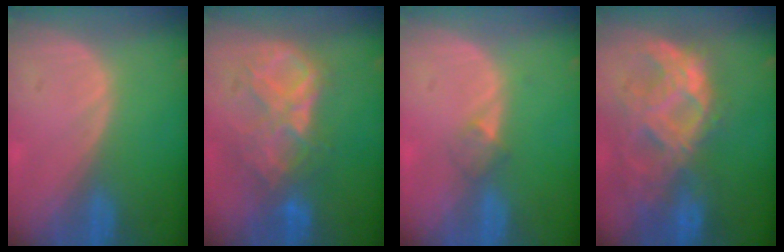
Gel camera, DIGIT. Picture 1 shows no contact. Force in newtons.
{"total": 8.7, "press": 7.7, "slide": 4.1}
{"total": 2.1, "press": 1.8, "slide": 1.0}
{"total": 11.0, "press": 9.3, "slide": 5.7}